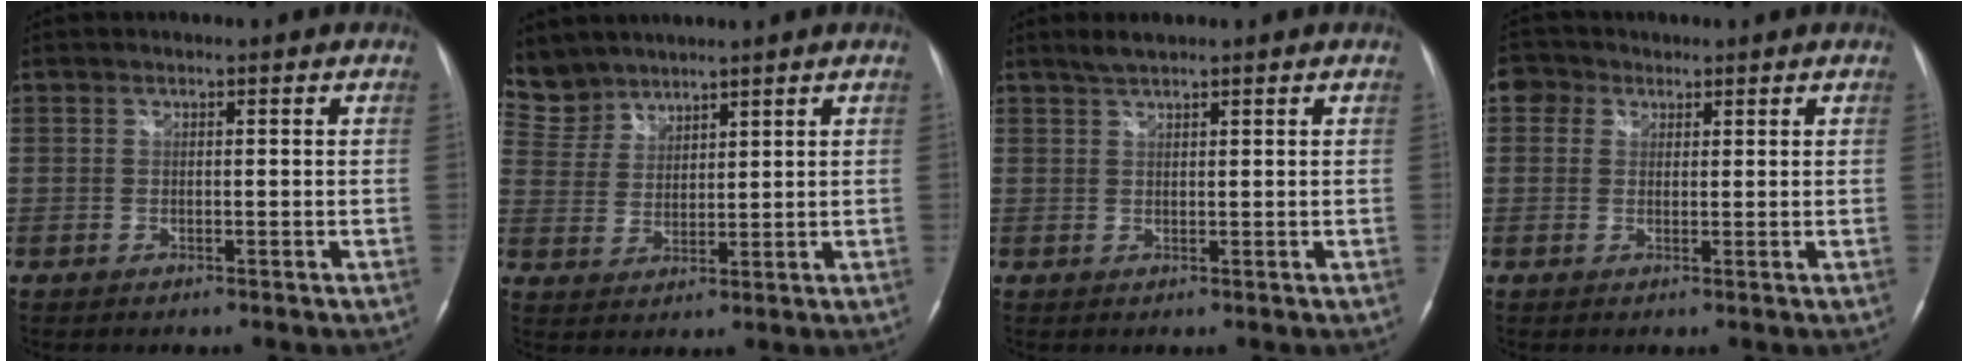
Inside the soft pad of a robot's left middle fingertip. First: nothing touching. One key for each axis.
{"total": 6.5, "fx": 5.9, "fy": 2.5, "fz": -0.4, "tx": 0.005, "ty": 0.010, "tz": 0.131}
{"total": 2.1, "fx": 1.8, "fy": 0.1, "fz": 1.0, "tx": -0.024, "ty": 0.003, "tz": 0.037}
{"total": 3.2, "fx": 1.6, "fy": 2.7, "fz": 0.7, "tx": -0.018, "ty": 0.016, "tz": 0.026}